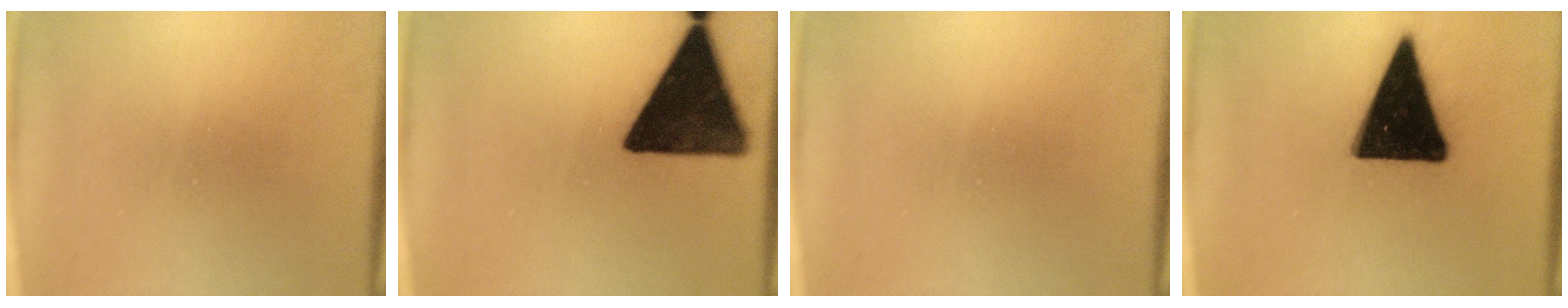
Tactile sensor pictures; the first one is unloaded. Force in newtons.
{"total": 16.6}
{"total": 0.0}
{"total": 19.1}